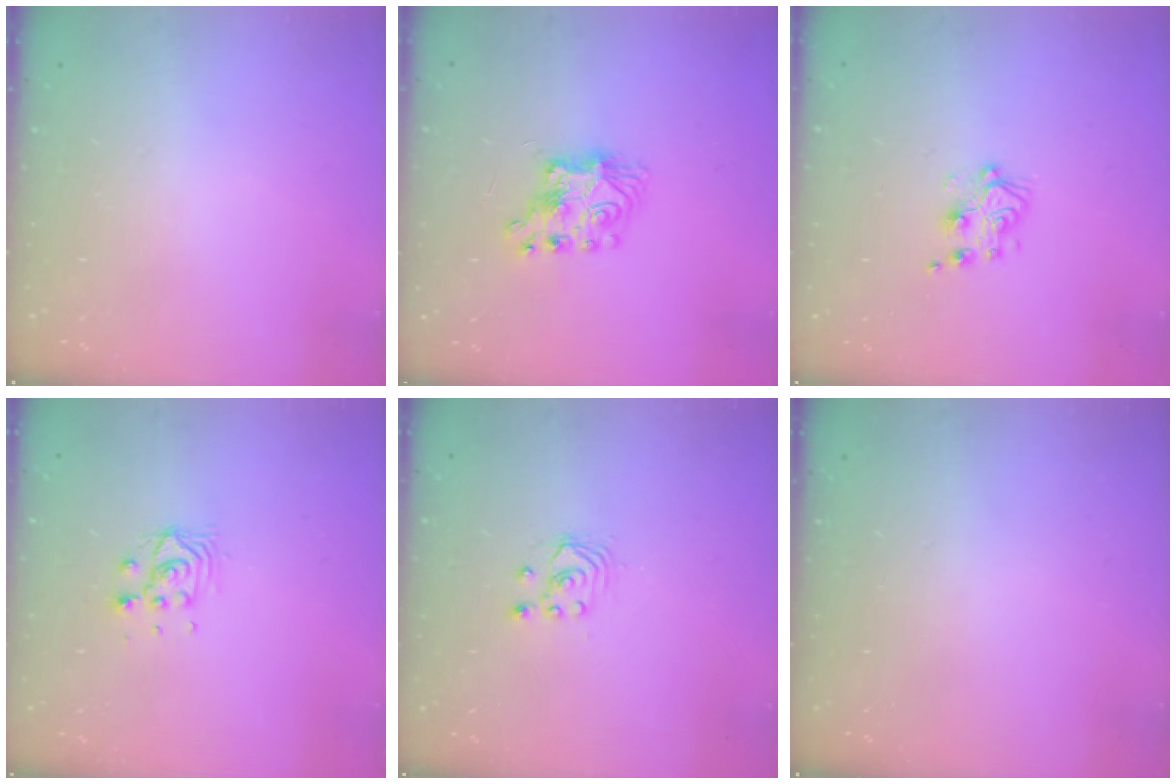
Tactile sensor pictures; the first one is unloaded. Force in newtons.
{"total": 8.2, "press": 8.1, "slide": 0.8}
{"total": 5.9, "press": 5.9, "slide": 0.5}
{"total": 5.4, "press": 5.4, "slide": 0.1}
{"total": 1.7, "press": 1.7, "slide": 0.2}
{"total": 0.0}